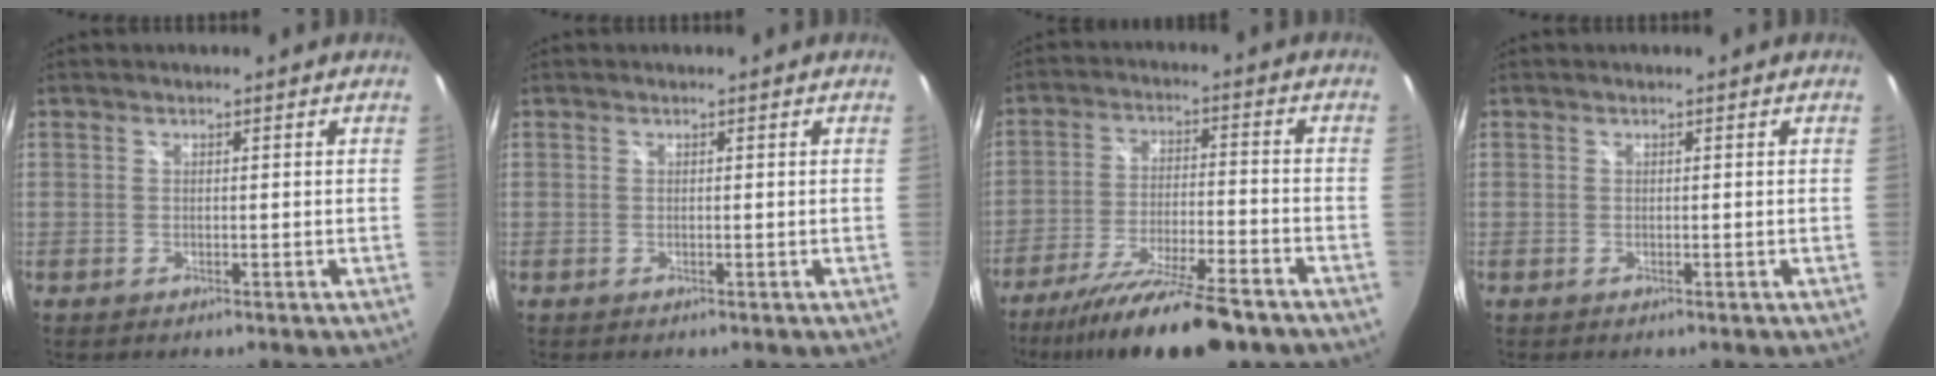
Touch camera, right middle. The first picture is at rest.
{"total": 0.0}
{"total": 17.3, "force": [-13.7, 2.9, 10.1], "torque": [-0.194, -0.028, -0.222]}
{"total": 0.0}